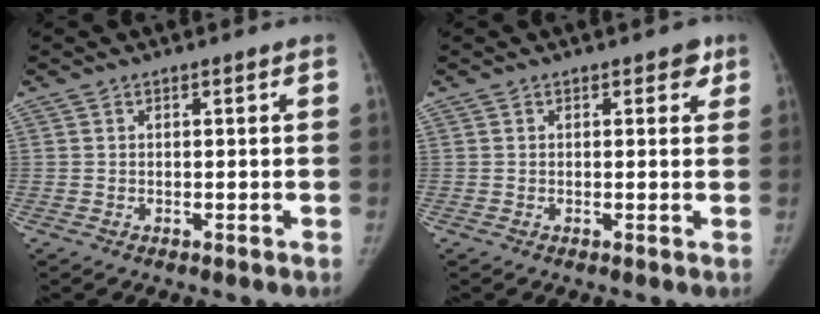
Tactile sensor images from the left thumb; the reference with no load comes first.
{"total": 2.2, "force": [1.2, 1.4, 1.1], "torque": [0.010, -0.001, 0.009]}